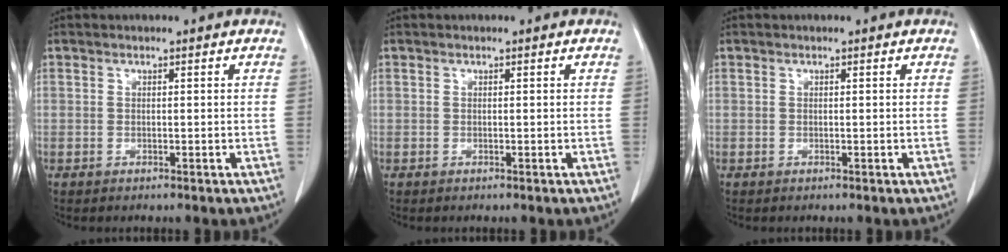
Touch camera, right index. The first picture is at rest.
{"total": 0.0}
{"total": 0.0}